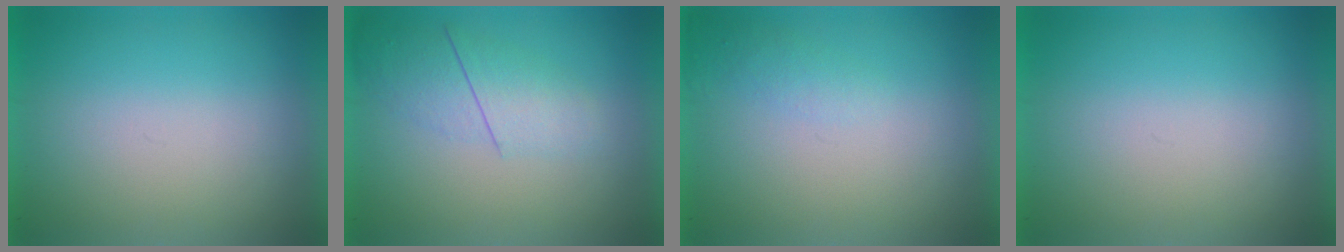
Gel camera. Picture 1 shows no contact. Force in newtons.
{"total": 2.2}
{"total": 1.1}
{"total": 0.0}